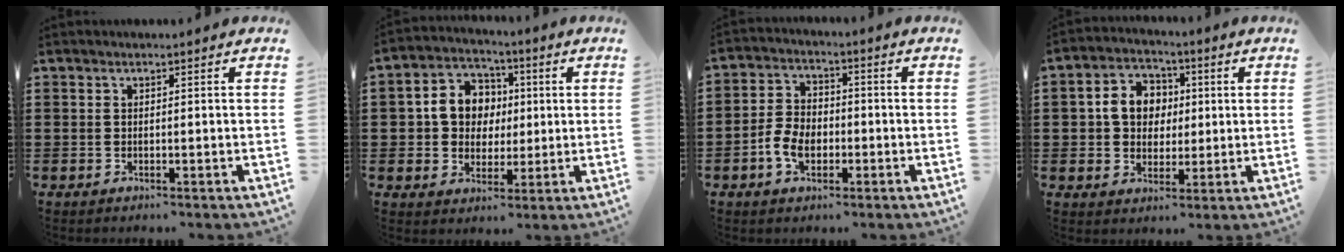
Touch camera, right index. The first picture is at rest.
{"total": 7.6, "force": [0.6, 6.8, 3.3], "torque": [-0.088, 0.020, 0.007]}
{"total": 5.5, "force": [-2.1, 3.7, 3.4], "torque": [-0.085, 0.005, -0.043]}
{"total": 6.9, "force": [0.7, 6.0, 3.3], "torque": [-0.078, 0.018, 0.009]}